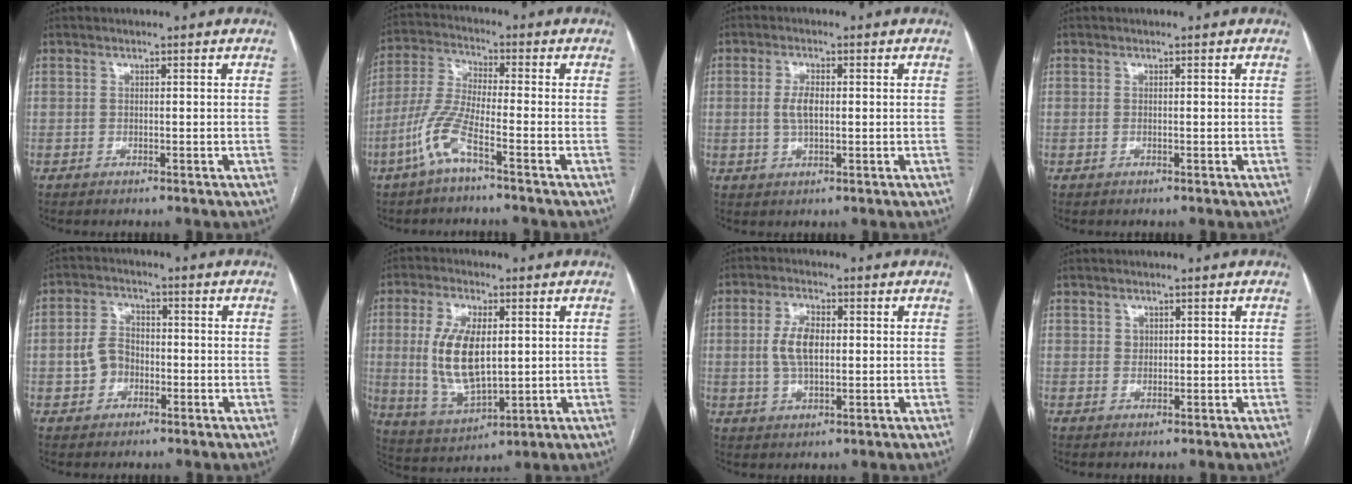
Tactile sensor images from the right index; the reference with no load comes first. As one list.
[{"total": 7.7, "force": [-4.2, 0.6, 6.4], "torque": [-0.150, 0.002, -0.091]}, {"total": 3.5, "force": [0.2, 1.4, 3.2], "torque": [-0.070, 0.004, 0.005]}, {"total": 0.0}, {"total": 5.0, "force": [-1.2, 4.0, 2.7], "torque": [-0.062, 0.019, -0.020]}, {"total": 12.2, "force": [1.3, 5.3, 10.9], "torque": [-0.232, 0.000, 0.034]}, {"total": 6.0, "force": [0.5, 2.8, 5.2], "torque": [-0.112, 0.011, 0.012]}, {"total": 1.2, "force": [0.5, 1.0, 0.4], "torque": [0.000, -0.002, 0.007]}]